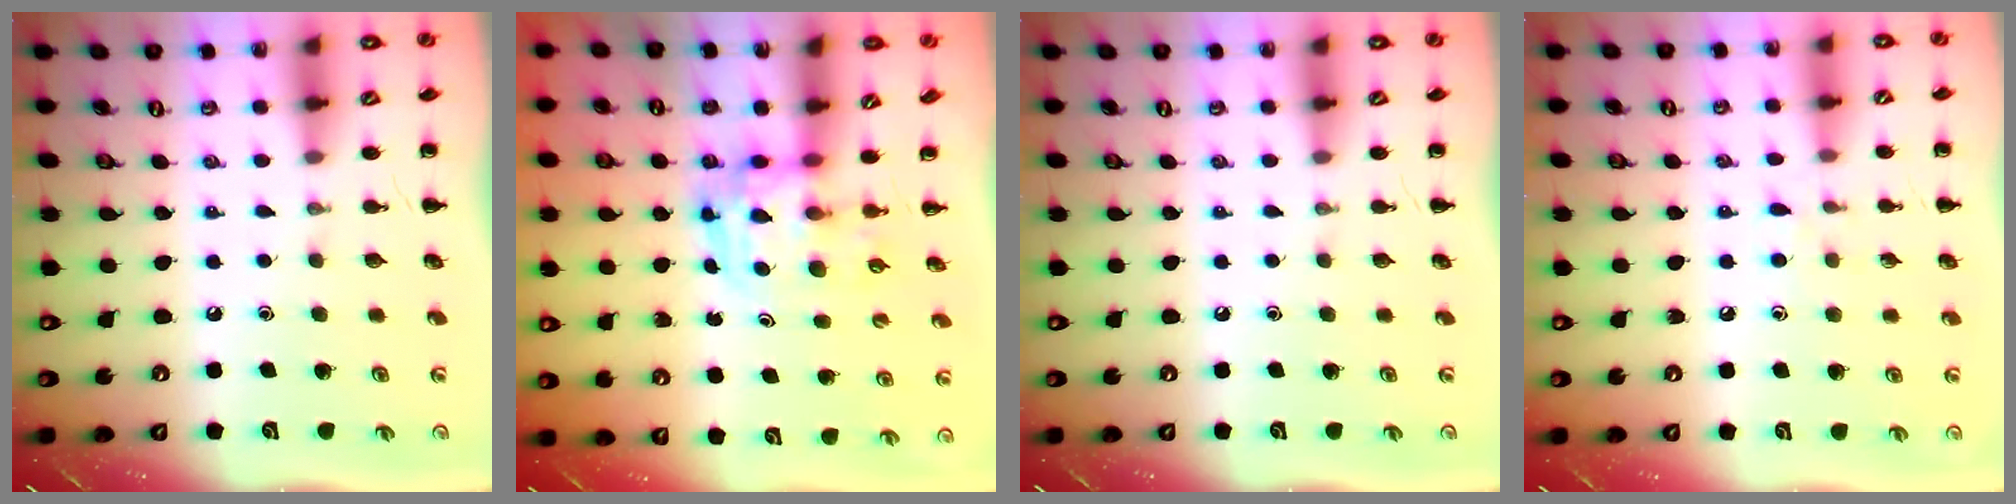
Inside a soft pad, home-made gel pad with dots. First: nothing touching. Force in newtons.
{"total": 3.6, "press": 3.5, "slide": 0.6}
{"total": 0.0}
{"total": 4.6, "press": 4.3, "slide": 1.7}